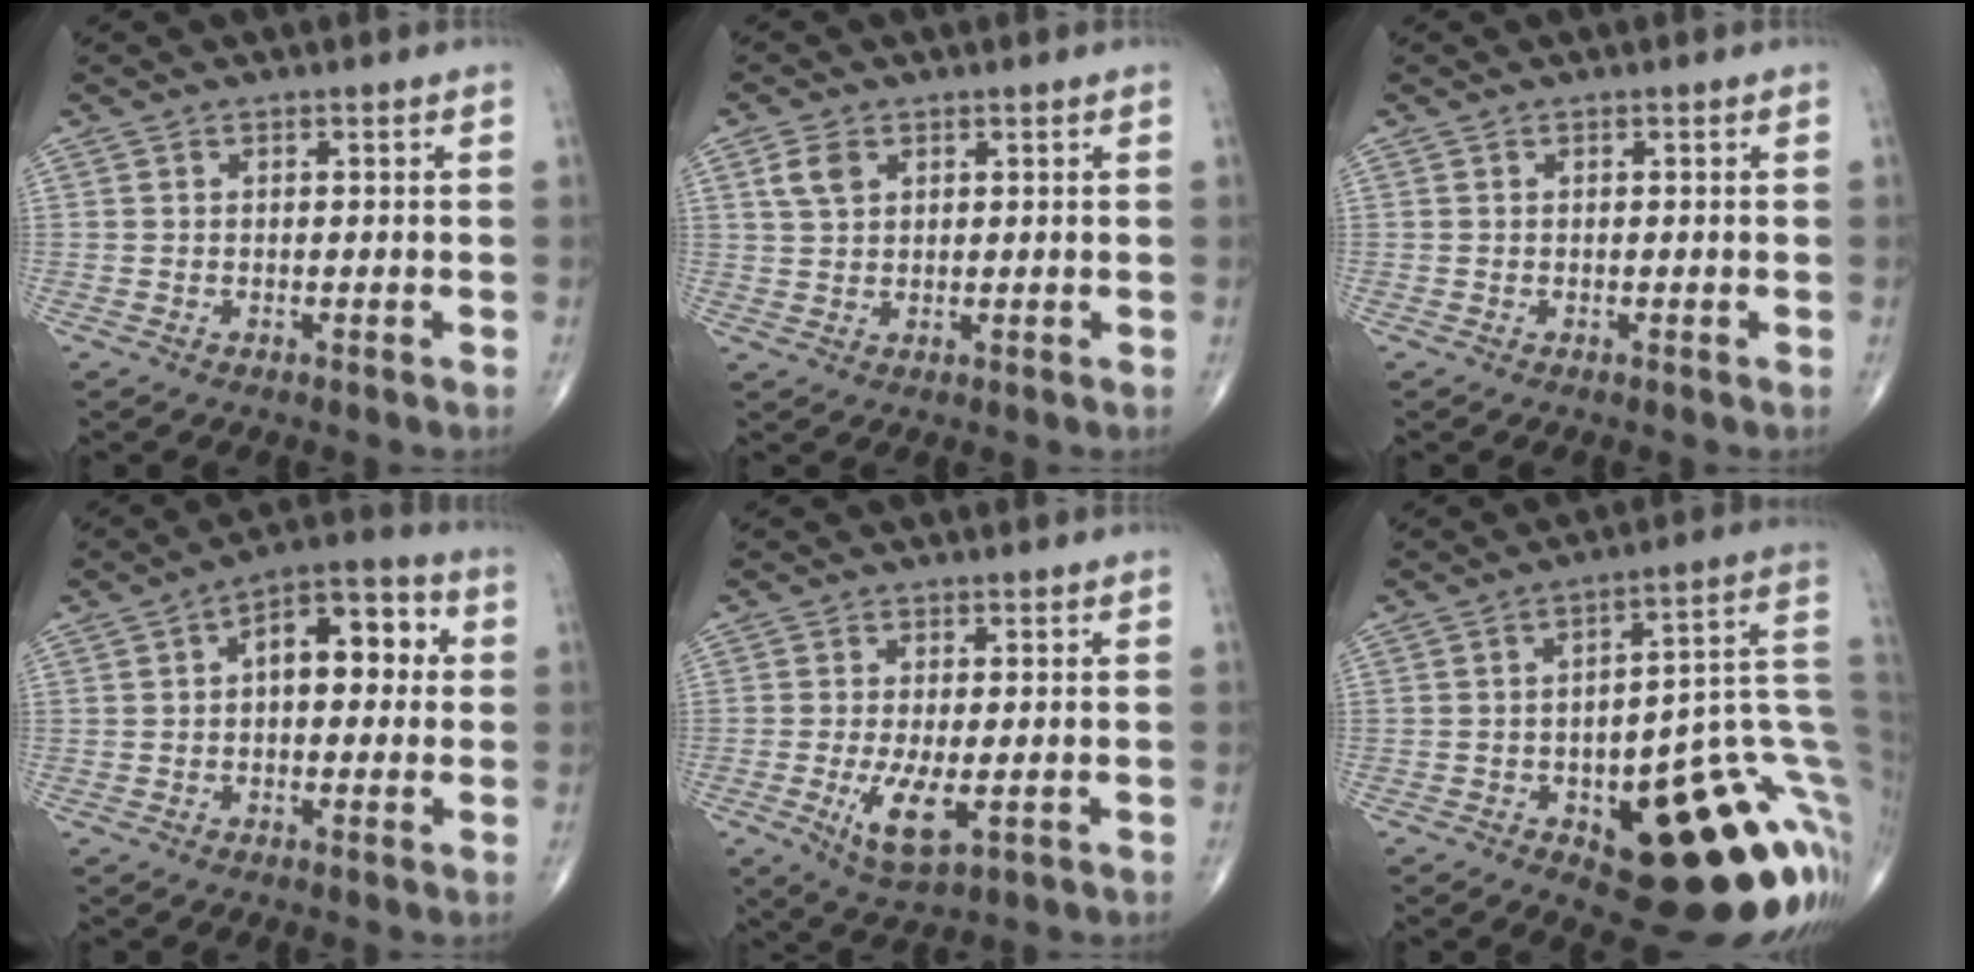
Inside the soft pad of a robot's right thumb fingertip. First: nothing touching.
{"total": 3.7, "force": [1.6, 2.4, 2.2], "torque": [-0.040, 0.000, 0.036]}
{"total": 0.0}
{"total": 10.9, "force": [1.5, 6.0, 9.0], "torque": [-0.098, 0.032, 0.013]}
{"total": 6.9, "force": [-1.7, 2.4, 6.2], "torque": [-0.123, -0.019, -0.022]}
{"total": 25.8, "force": [-6.1, 10.0, 23.1], "torque": [-0.214, 0.035, -0.065]}